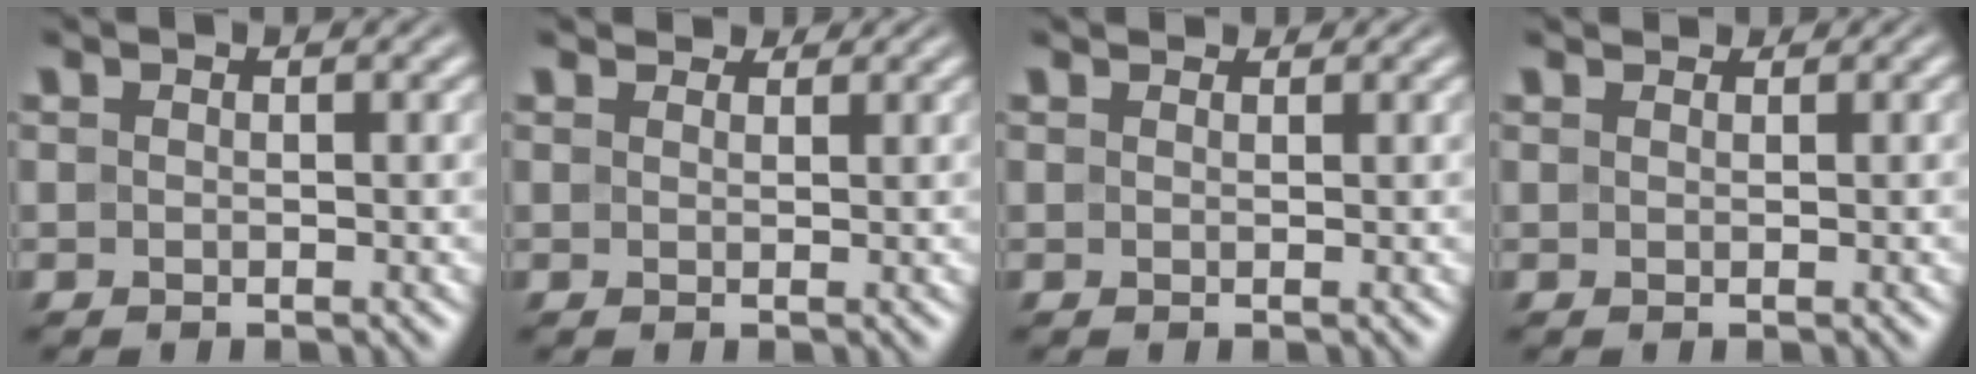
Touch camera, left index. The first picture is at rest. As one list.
[{"total": 2.4, "force": [2.1, 0.9, 0.7], "torque": [-0.014, -0.006, 0.031]}, {"total": 1.9, "force": [1.7, 0.6, 0.6], "torque": [-0.014, -0.005, 0.021]}, {"total": 1.8, "force": [1.6, 0.5, 0.5], "torque": [-0.012, -0.006, 0.017]}]